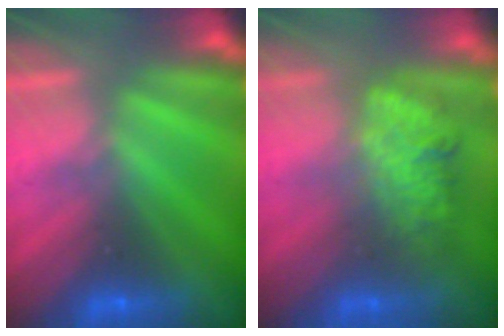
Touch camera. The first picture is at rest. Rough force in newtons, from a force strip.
{"total": 3.5}